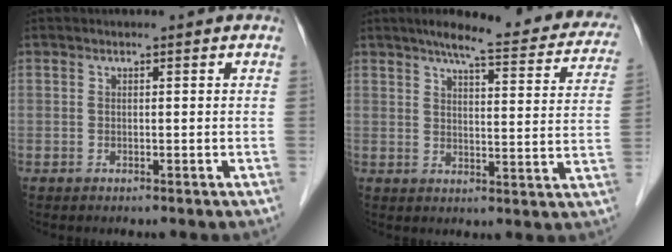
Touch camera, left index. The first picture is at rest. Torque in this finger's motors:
{"motor_torque": [-0.75, -0.97, 0.27, 0.05]}